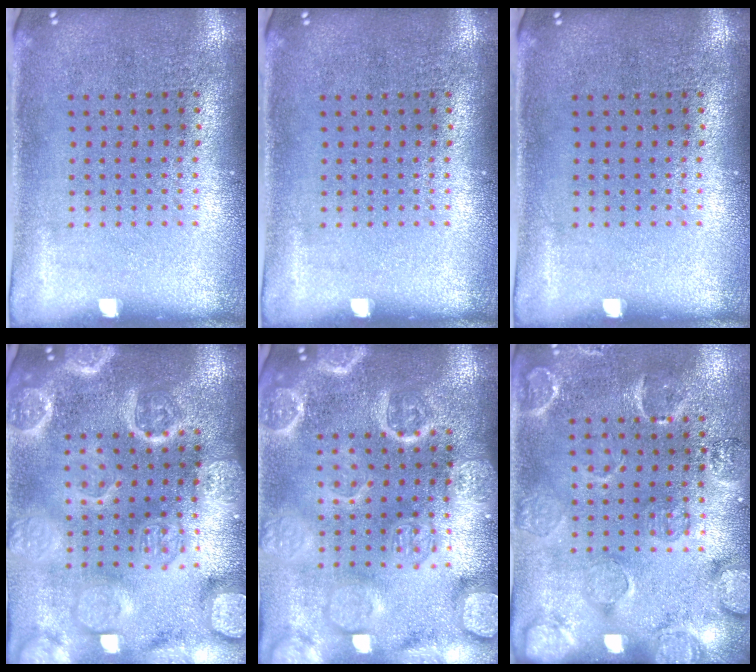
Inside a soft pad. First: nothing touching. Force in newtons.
{"total": 0.0}
{"total": 0.0}
{"total": 5.1, "press": 5.1, "slide": 0.7}
{"total": 6.3, "press": 6.3, "slide": 0.8}
{"total": 2.7, "press": 1.9, "slide": 1.9}